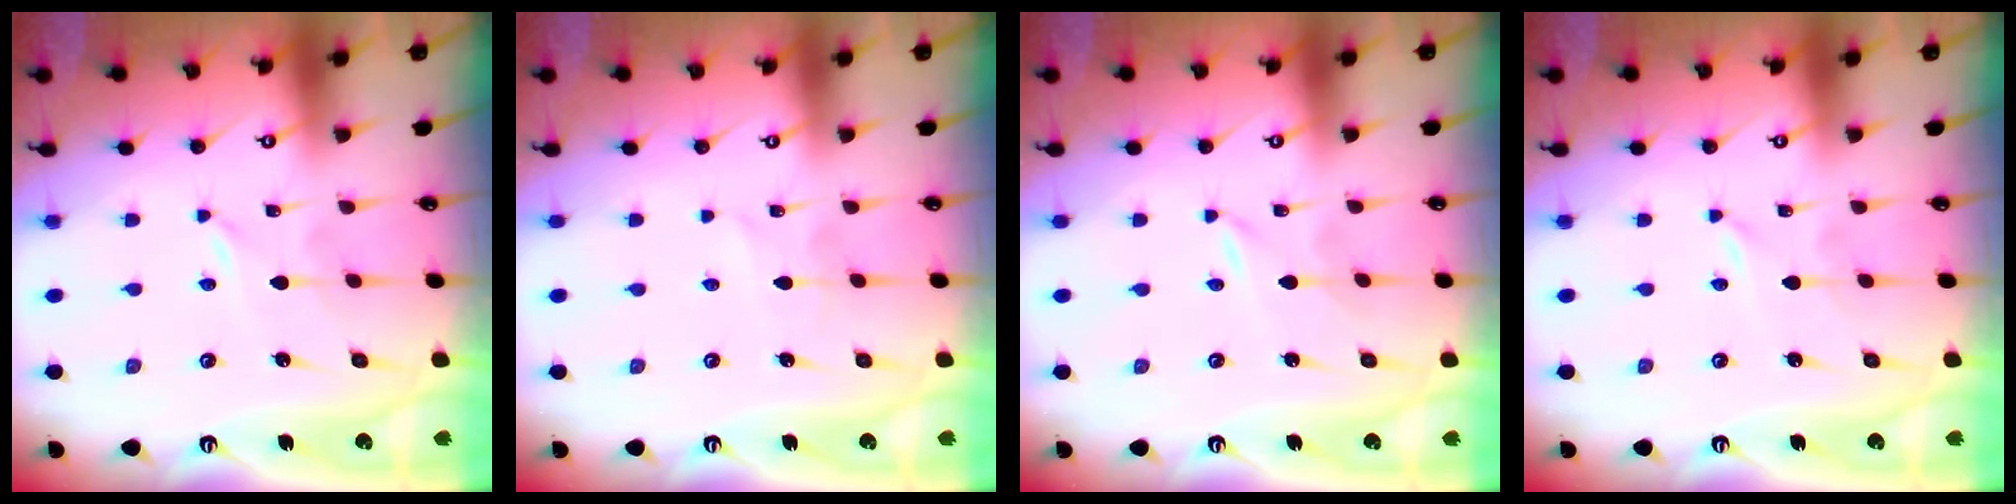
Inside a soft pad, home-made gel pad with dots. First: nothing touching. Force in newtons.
{"total": 1.6, "press": 1.6, "slide": 0.1}
{"total": 0.0}
{"total": 0.0}